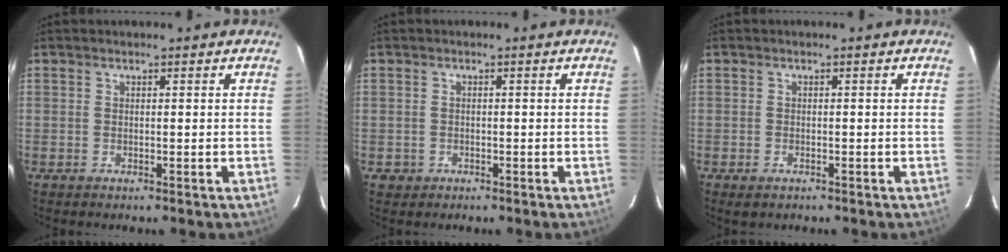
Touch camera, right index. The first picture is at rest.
{"total": 2.2, "force": [-0.8, 2.0, 0.2], "torque": [-0.010, 0.003, -0.009]}
{"total": 1.7, "force": [-1.1, 1.0, 0.7], "torque": [-0.015, -0.005, -0.018]}